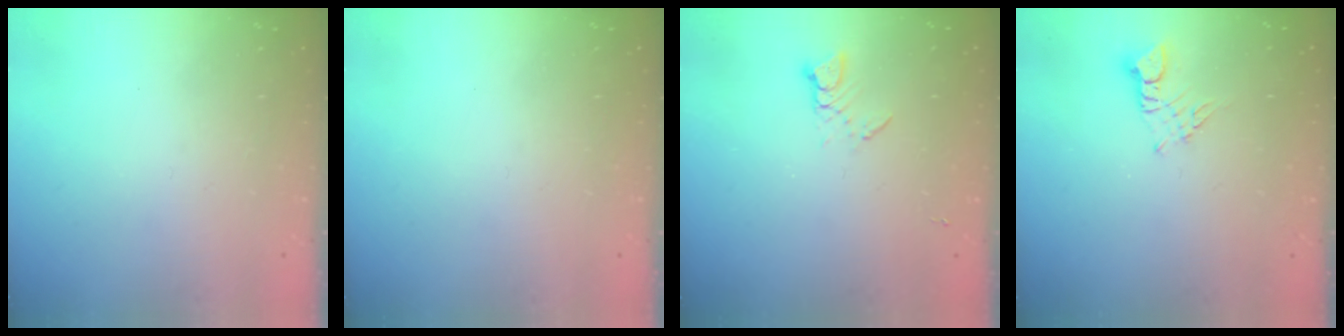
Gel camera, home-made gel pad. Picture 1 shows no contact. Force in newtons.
{"total": 0.0}
{"total": 3.8, "press": 3.8, "slide": 0.5}
{"total": 2.5, "press": 2.5, "slide": 0.4}